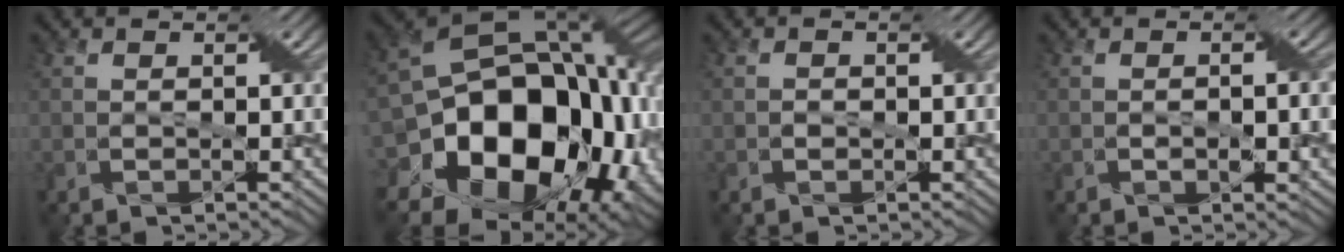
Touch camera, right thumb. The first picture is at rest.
{"total": 20.3, "force": [-3.2, 14.7, 13.5], "torque": [-0.261, -0.034, -0.041]}
{"total": 0.7, "force": [-0.2, 0.6, 0.3], "torque": [-0.007, 0.000, -0.005]}
{"total": 3.4, "force": [-0.6, 1.1, 3.2], "torque": [-0.050, 0.000, -0.010]}